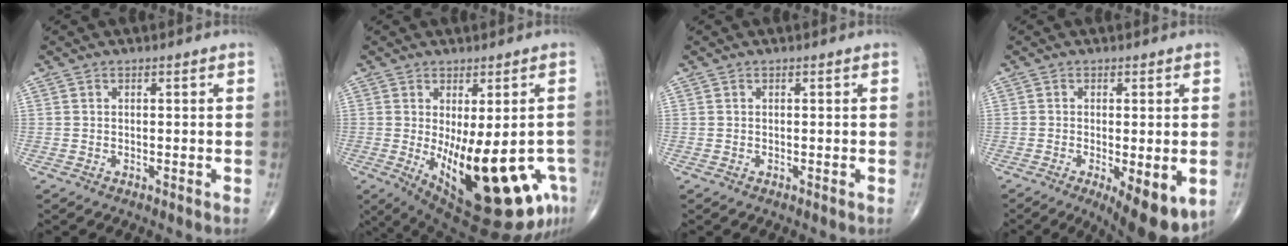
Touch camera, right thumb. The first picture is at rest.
{"total": 21.8, "force": [-6.6, 8.1, 19.1], "torque": [-0.230, -0.026, -0.069]}
{"total": 0.0}
{"total": 10.9, "force": [-4.0, 3.5, 9.5], "torque": [-0.130, -0.019, -0.053]}